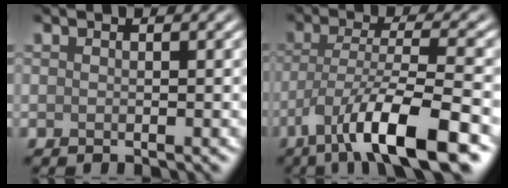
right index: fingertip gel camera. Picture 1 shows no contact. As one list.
[{"total": 9.4, "force": [-5.2, 1.9, 7.6], "torque": [-0.125, 0.000, -0.092]}]